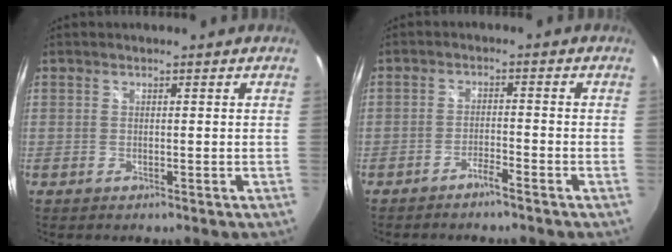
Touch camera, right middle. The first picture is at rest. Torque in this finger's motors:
{"motor_torque": [-0.38, 0.03, 0.01, 0.00]}